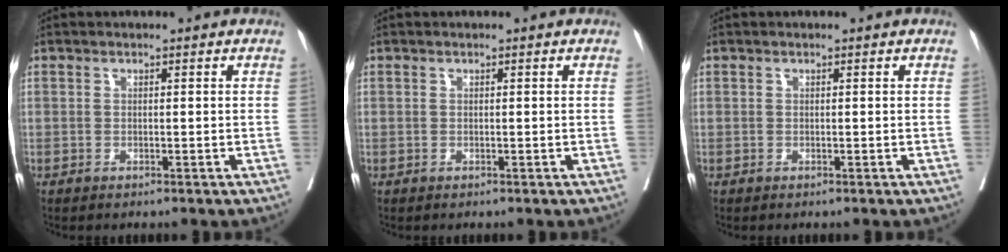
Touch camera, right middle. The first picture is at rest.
{"total": 0.0}
{"total": 0.0}